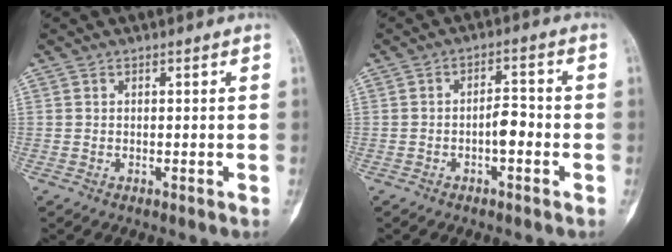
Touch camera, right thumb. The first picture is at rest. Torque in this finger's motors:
{"motor_torque": [0.92, 0.41, 0.21, -0.46, 0.09]}